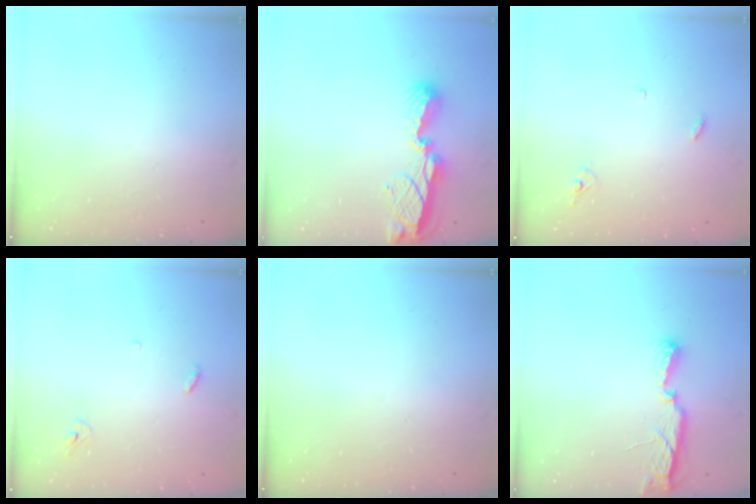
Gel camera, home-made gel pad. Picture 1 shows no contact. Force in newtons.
{"total": 9.6, "press": 9.6, "slide": 1.2}
{"total": 2.9, "press": 2.9, "slide": 0.2}
{"total": 3.3, "press": 3.2, "slide": 0.3}
{"total": 0.0}
{"total": 9.0, "press": 7.8, "slide": 4.5}